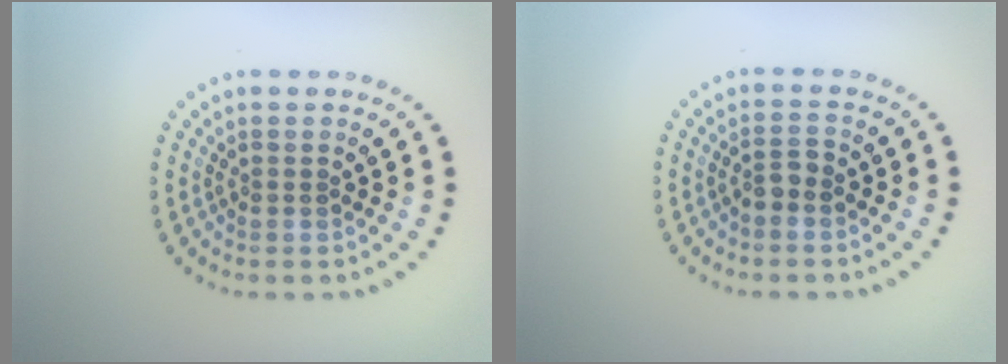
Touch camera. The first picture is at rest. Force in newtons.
{"total": 1.4, "press": 1.4, "slide": 0.5}